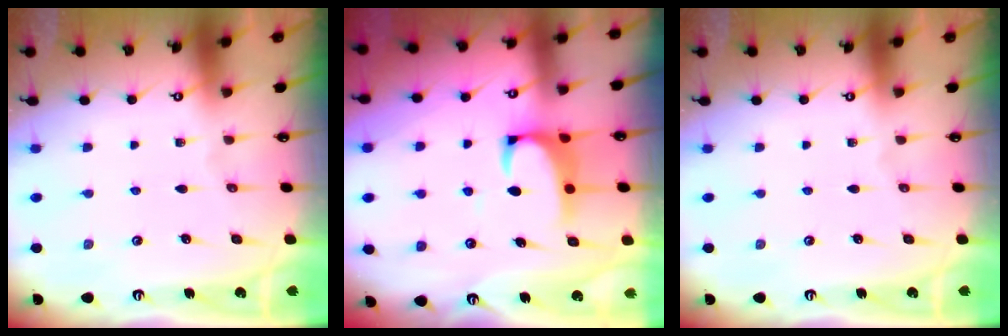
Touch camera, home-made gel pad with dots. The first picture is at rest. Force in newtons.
{"total": 2.1, "press": 1.9, "slide": 1.0}
{"total": 0.0}